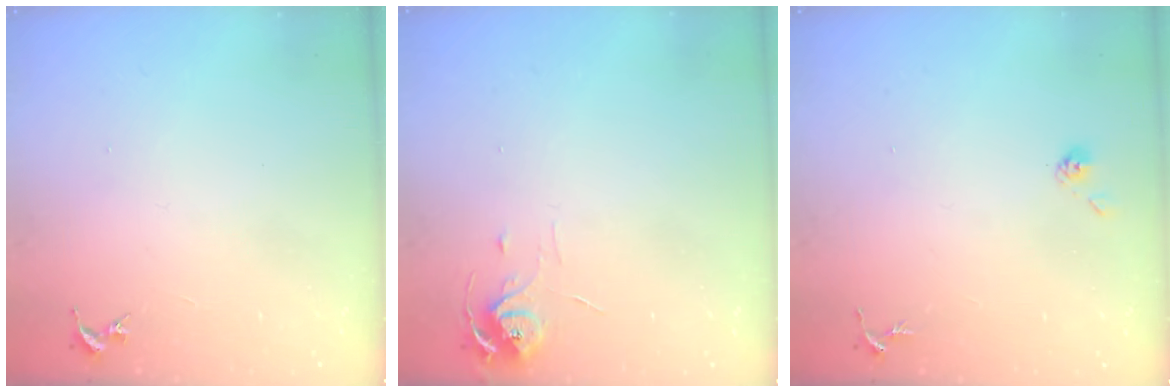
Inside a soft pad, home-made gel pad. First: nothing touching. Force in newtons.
{"total": 5.9, "press": 5.9, "slide": 0.5}
{"total": 5.1, "press": 5.0, "slide": 0.4}